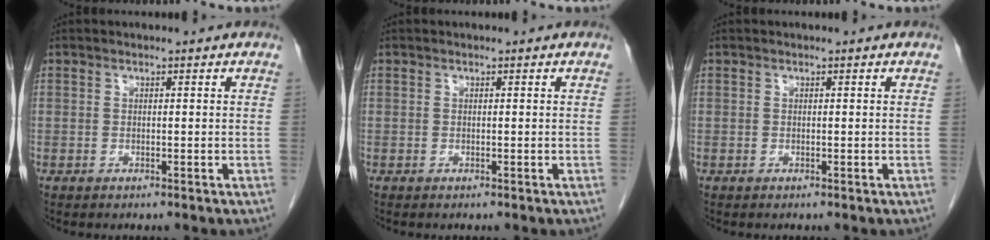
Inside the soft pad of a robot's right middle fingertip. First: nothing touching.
{"total": 0.0}
{"total": 0.0}